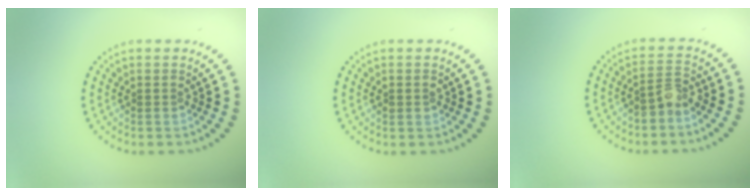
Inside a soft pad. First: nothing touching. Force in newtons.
{"total": 1.0, "press": 1.0, "slide": 0.2}
{"total": 2.0, "press": 1.6, "slide": 1.1}